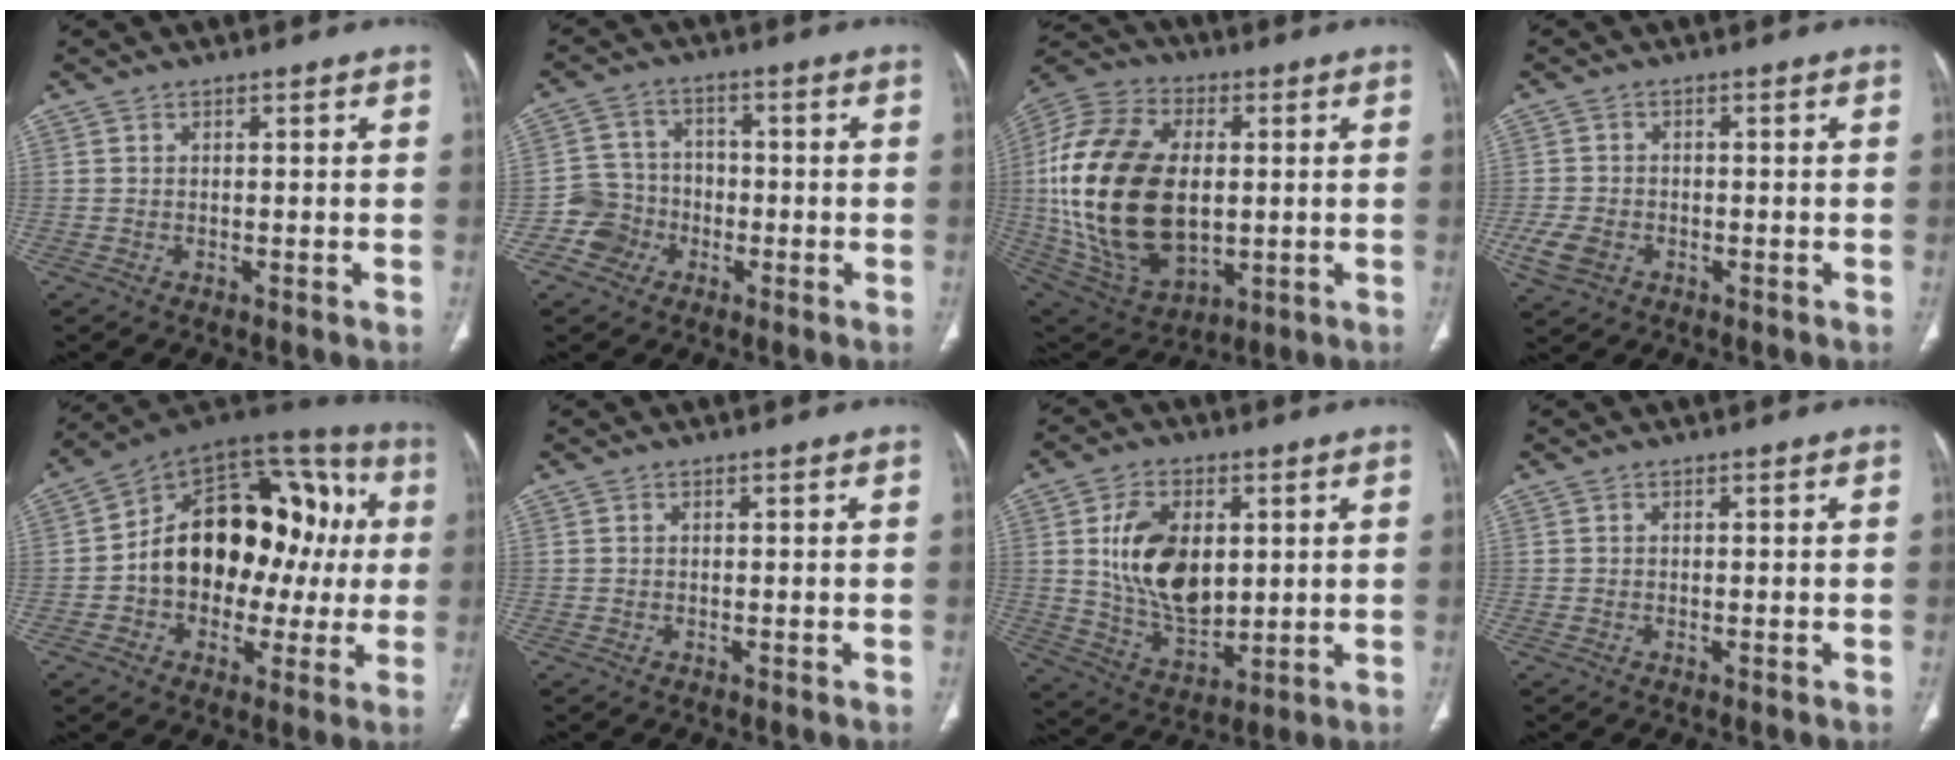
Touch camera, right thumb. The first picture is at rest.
{"total": 6.8, "force": [-2.8, 6.2, 0.7], "torque": [0.022, 0.027, -0.055]}
{"total": 28.1, "force": [0.6, 17.2, 22.2], "torque": [-0.444, -0.008, 0.026]}
{"total": 5.3, "force": [-1.9, 4.0, 2.9], "torque": [-0.061, 0.005, -0.030]}
{"total": 24.8, "force": [0.5, 16.5, 18.5], "torque": [-0.235, 0.053, 0.008]}
{"total": 0.0}
{"total": 15.3, "force": [2.7, 9.5, 11.7], "torque": [-0.180, -0.018, 0.058]}
{"total": 0.0}